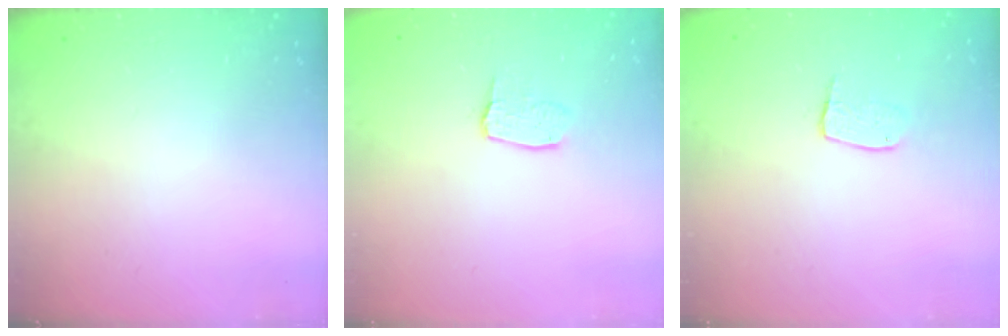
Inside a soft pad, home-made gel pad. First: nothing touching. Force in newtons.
{"total": 3.0, "press": 3.0, "slide": 0.2}
{"total": 7.4, "press": 7.4, "slide": 0.4}